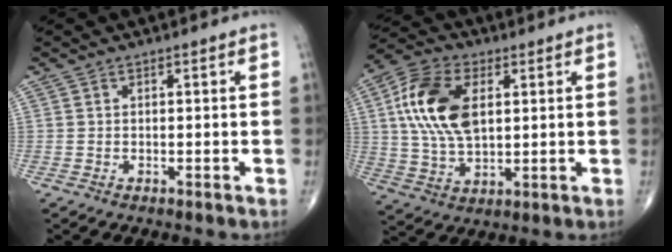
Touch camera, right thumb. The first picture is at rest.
{"total": 15.2, "force": [3.3, 8.7, 12.0], "torque": [-0.231, 0.003, 0.061]}